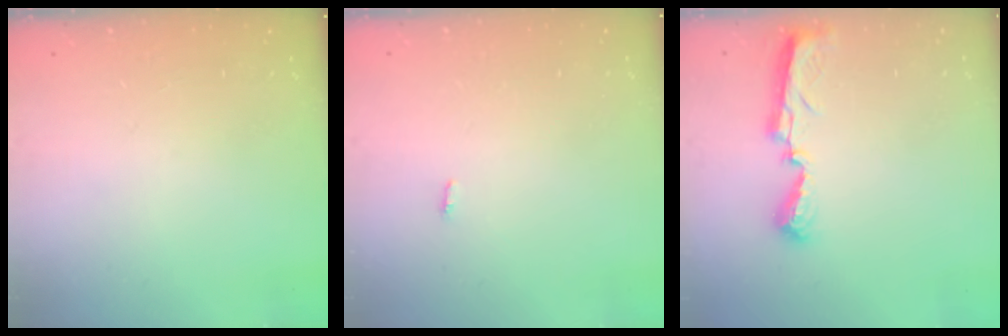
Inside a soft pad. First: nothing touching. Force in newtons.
{"total": 2.8, "press": 1.8, "slide": 2.2}
{"total": 8.9, "press": 8.9, "slide": 0.2}